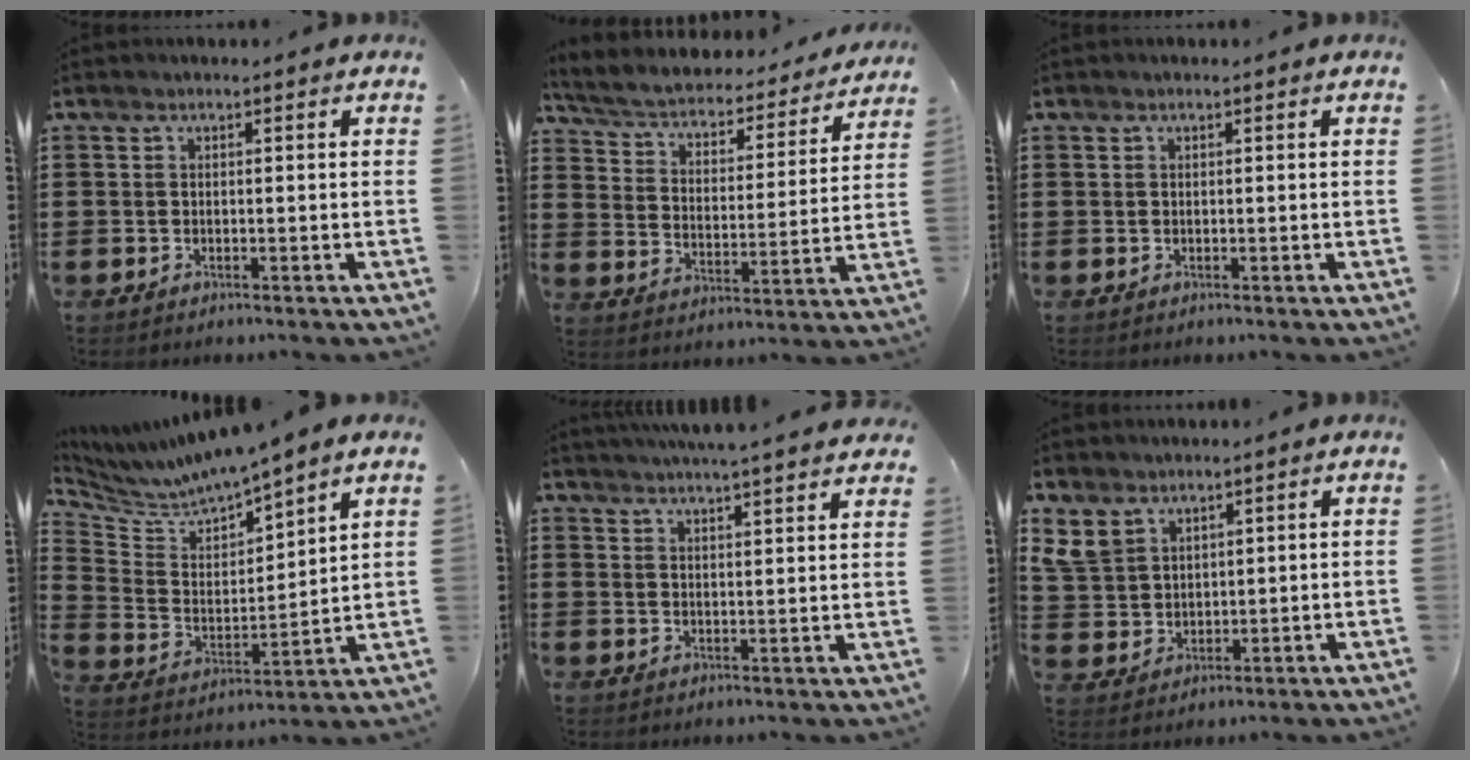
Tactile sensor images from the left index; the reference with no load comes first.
{"total": 3.3, "force": [2.9, 1.0, 1.2], "torque": [-0.042, -0.028, 0.040]}
{"total": 0.0}
{"total": 5.4, "force": [5.3, 0.2, 0.8], "torque": [-0.051, -0.052, 0.086]}
{"total": 4.4, "force": [4.2, -0.6, 1.0], "torque": [-0.034, -0.021, 0.075]}
{"total": 5.1, "force": [3.5, 3.5, 1.5], "torque": [-0.050, 0.001, 0.066]}